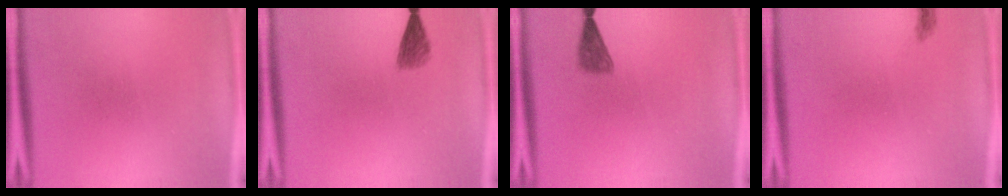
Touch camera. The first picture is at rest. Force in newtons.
{"total": 2.2}
{"total": 2.1}
{"total": 0.7}